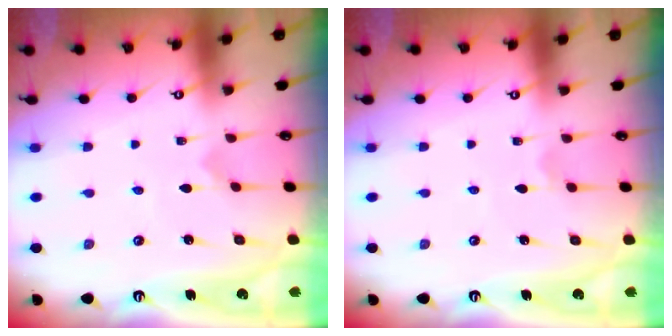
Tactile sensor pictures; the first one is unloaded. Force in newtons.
{"total": 1.2, "press": 1.1, "slide": 0.2}